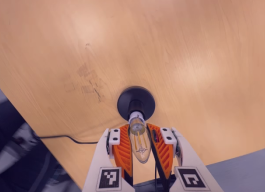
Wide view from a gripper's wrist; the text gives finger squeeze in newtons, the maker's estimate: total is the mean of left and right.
{"total": 18.5, "left": 18.1, "right": 19.0}